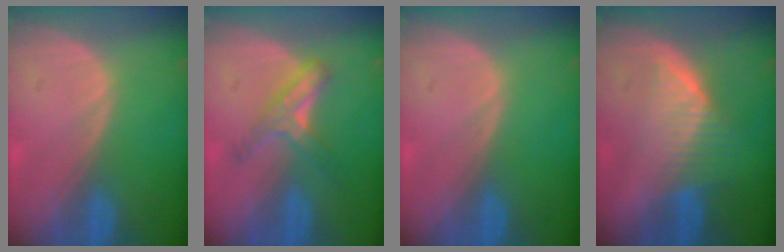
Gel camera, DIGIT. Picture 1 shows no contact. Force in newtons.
{"total": 5.1, "press": 4.9, "slide": 1.6}
{"total": 0.0}
{"total": 6.5, "press": 5.8, "slide": 2.9}